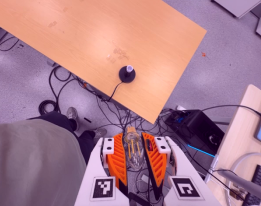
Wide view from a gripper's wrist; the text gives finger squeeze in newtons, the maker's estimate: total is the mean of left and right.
{"total": 19.5, "left": 20.8, "right": 18.2}